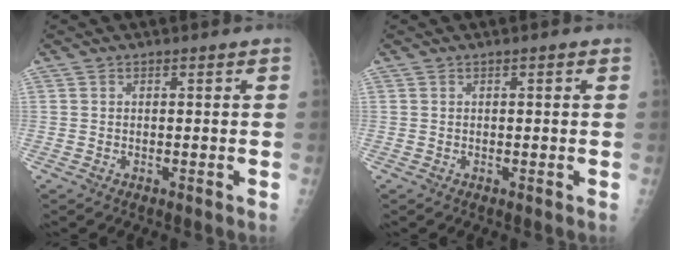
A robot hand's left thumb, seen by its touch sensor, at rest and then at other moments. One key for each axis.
{"total": 0.8, "fx": 0.5, "fy": 0.2, "fz": 0.7, "tx": -0.010, "ty": 0.001, "tz": 0.006}